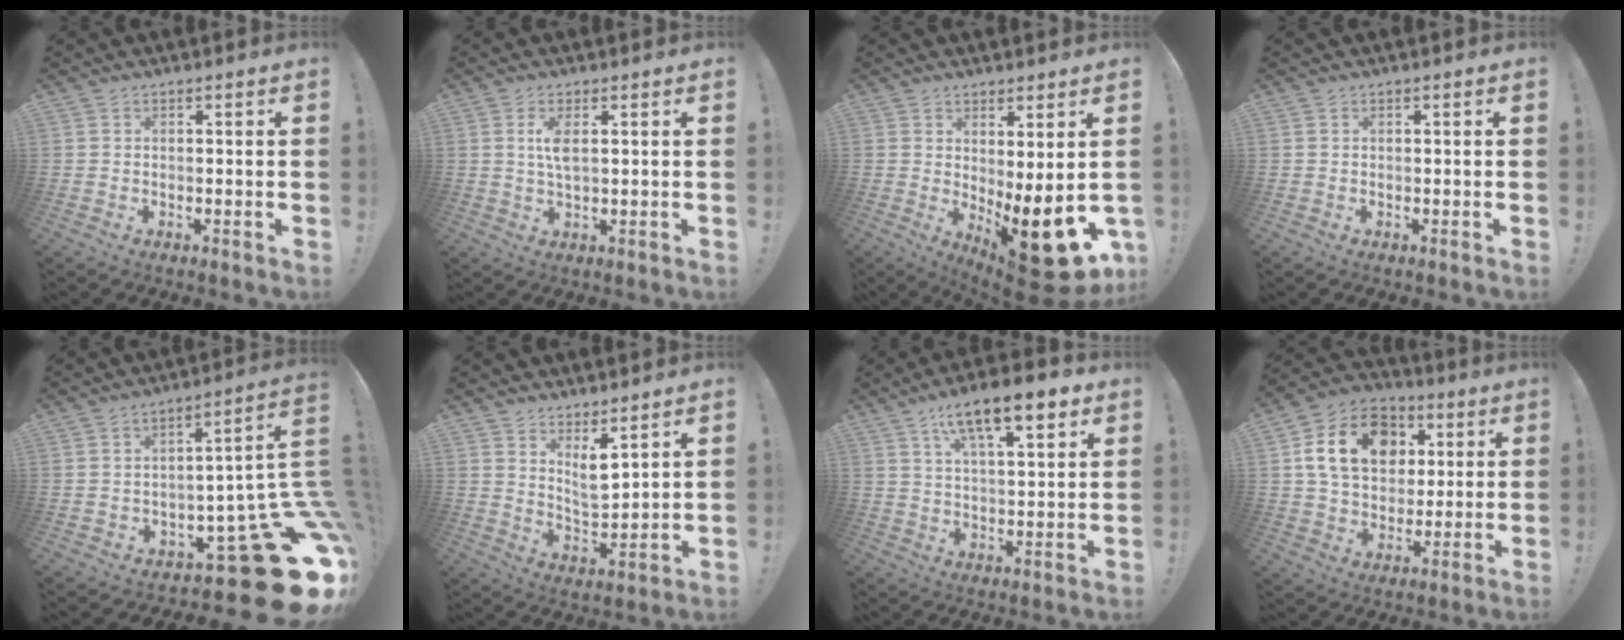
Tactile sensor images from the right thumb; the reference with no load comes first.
{"total": 4.5, "force": [1.2, 1.4, 4.1], "torque": [-0.074, -0.001, 0.018]}
{"total": 15.1, "force": [-3.7, 3.6, 14.1], "torque": [-0.154, -0.011, -0.046]}
{"total": 0.0}
{"total": 22.6, "force": [-10.4, 7.9, 18.4], "torque": [-0.182, 0.038, -0.149]}
{"total": 7.3, "force": [5.0, 2.6, 4.6], "torque": [-0.078, -0.040, 0.095]}
{"total": 14.3, "force": [8.1, 4.5, 10.9], "torque": [-0.173, -0.031, 0.131]}
{"total": 18.3, "force": [5.4, 13.9, 10.6], "torque": [-0.165, -0.005, 0.104]}